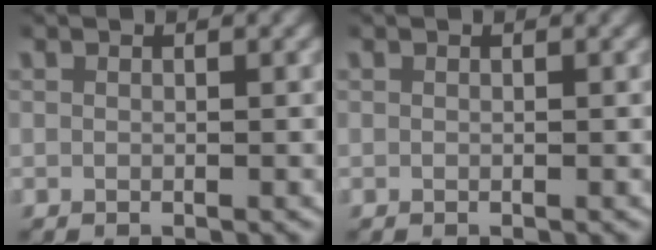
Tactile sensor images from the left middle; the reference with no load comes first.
{"total": 0.0}